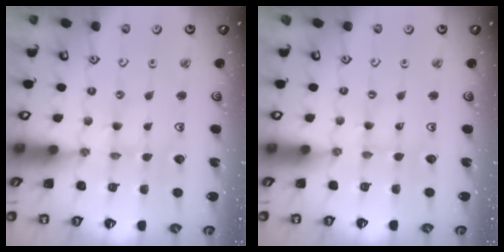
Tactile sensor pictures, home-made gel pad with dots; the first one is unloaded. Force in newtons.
{"total": 0.0}